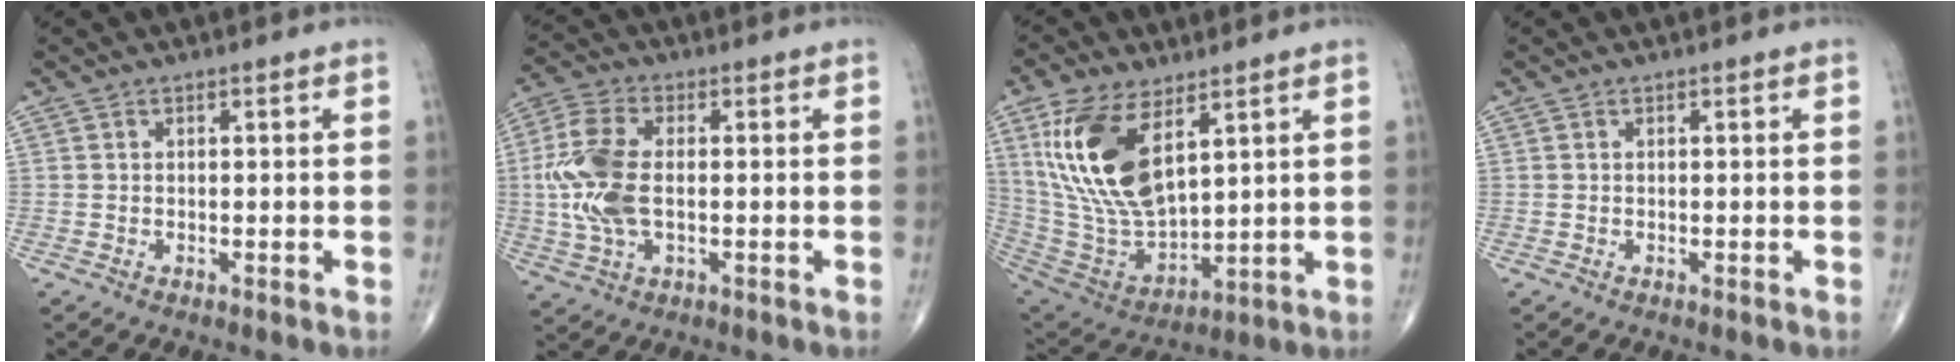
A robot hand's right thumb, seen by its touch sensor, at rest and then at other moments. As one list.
[{"total": 11.9, "force": [-0.3, 6.4, 10.0], "torque": [-0.234, 0.008, -0.007]}, {"total": 19.4, "force": [7.7, 9.5, 15.0], "torque": [-0.286, -0.032, 0.161]}, {"total": 0.0}]